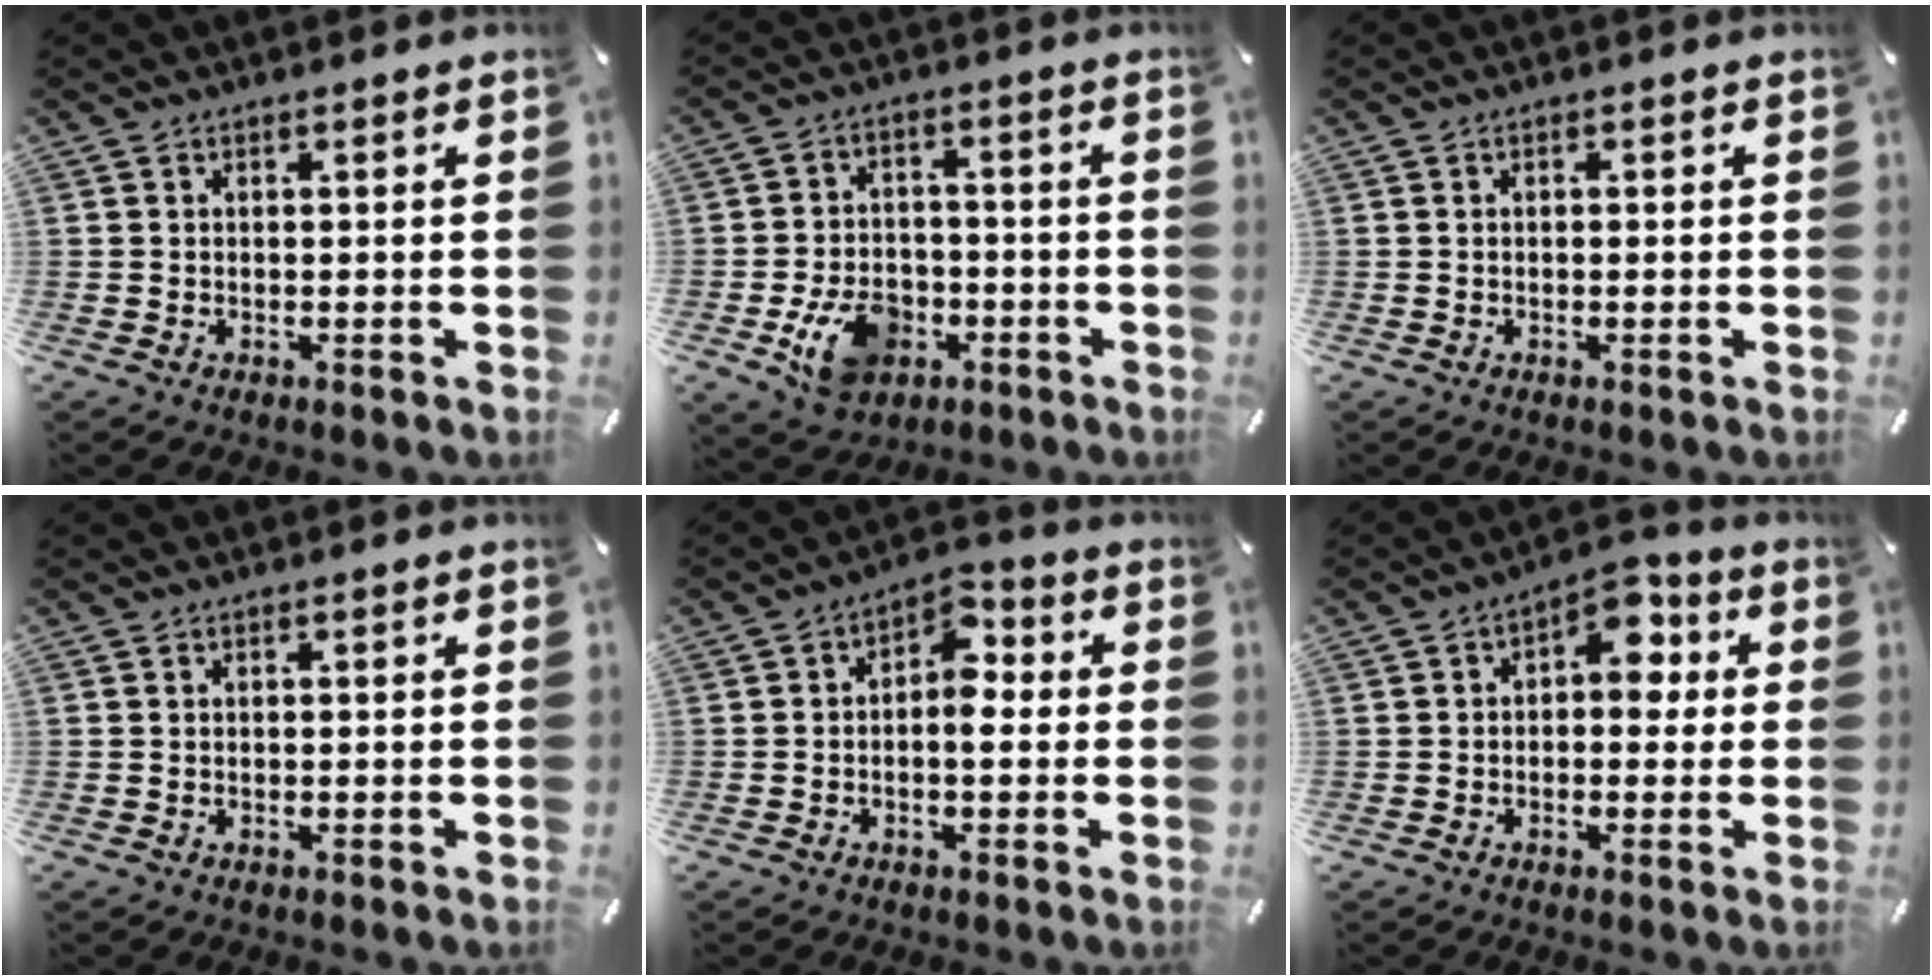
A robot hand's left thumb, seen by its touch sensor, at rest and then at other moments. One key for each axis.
{"total": 10.6, "fx": -4.0, "fy": 7.6, "fz": 6.1, "tx": -0.110, "ty": 0.016, "tz": -0.069}
{"total": 0.6, "fx": -0.2, "fy": 0.3, "fz": 0.5, "tx": -0.011, "ty": 0.000, "tz": -0.003}
{"total": 0.0}
{"total": 5.9, "fx": -0.4, "fy": 3.5, "fz": 4.7, "tx": -0.064, "ty": -0.001, "tz": -0.014}
{"total": 7.6, "fx": 2.3, "fy": 4.7, "fz": 5.5, "tx": -0.063, "ty": -0.015, "tz": 0.033}